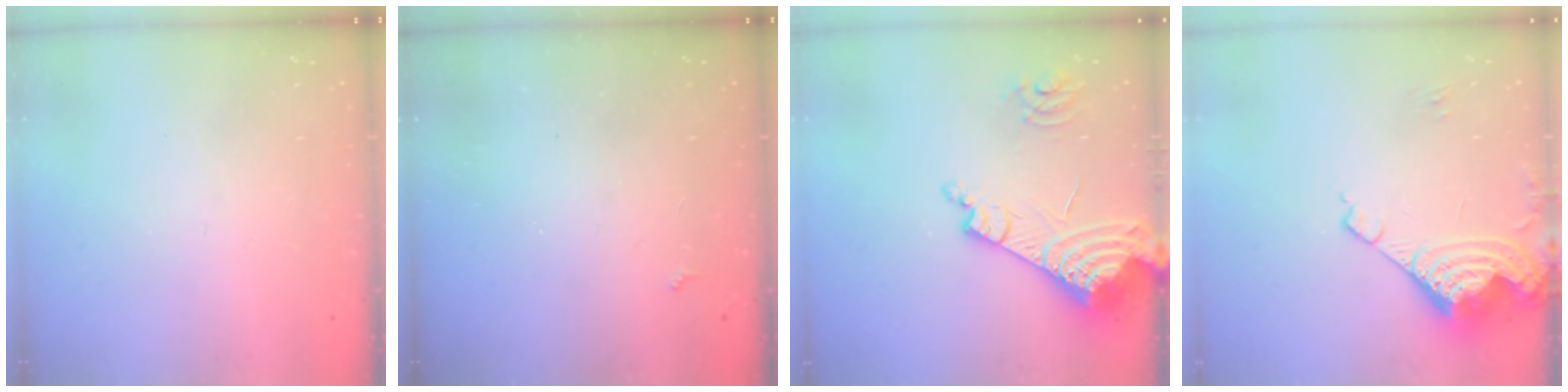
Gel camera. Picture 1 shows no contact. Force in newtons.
{"total": 2.3, "press": 2.2, "slide": 0.4}
{"total": 17.4, "press": 17.3, "slide": 2.4}
{"total": 15.1, "press": 15.0, "slide": 1.8}